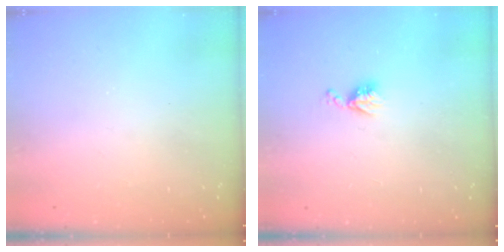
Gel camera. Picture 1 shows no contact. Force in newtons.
{"total": 5.8, "press": 5.7, "slide": 0.7}